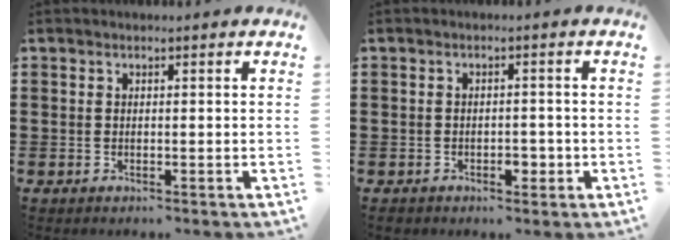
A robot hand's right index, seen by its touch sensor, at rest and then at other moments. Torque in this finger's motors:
{"motor_torque": [0.02, 0.02, 0.01, 0.01]}